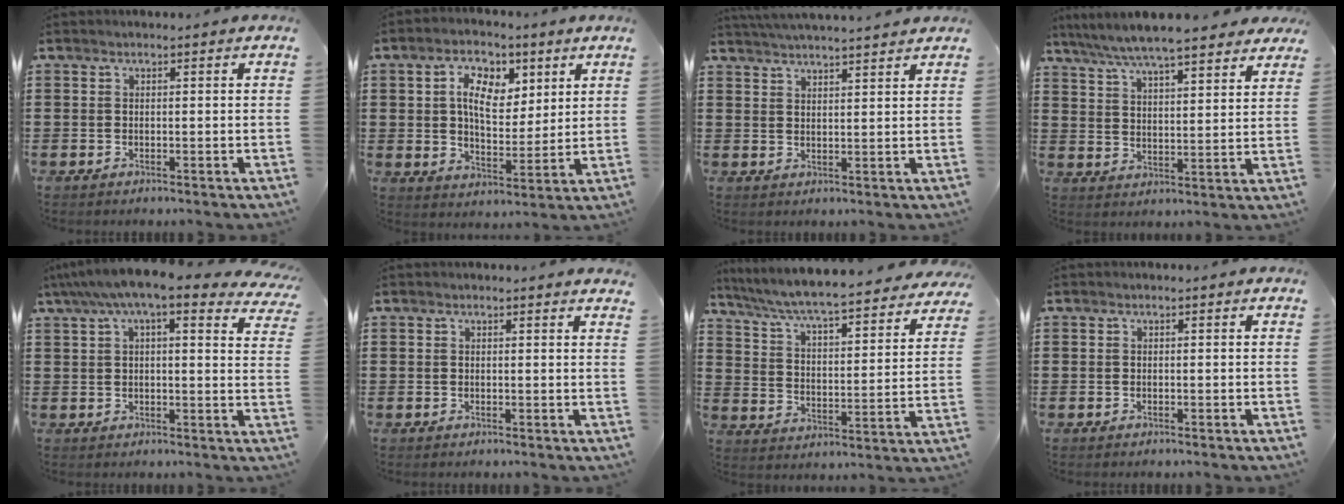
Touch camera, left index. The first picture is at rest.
{"total": 7.6, "force": [3.2, 4.5, 5.2], "torque": [-0.099, 0.005, 0.051]}
{"total": 3.2, "force": [3.1, -0.5, 0.3], "torque": [-0.016, -0.011, 0.058]}
{"total": 6.6, "force": [6.1, 0.2, 2.4], "torque": [-0.072, -0.029, 0.107]}
{"total": 8.2, "force": [6.2, 1.1, 5.3], "torque": [-0.120, -0.012, 0.109]}
{"total": 1.0, "force": [0.9, -0.2, 0.5], "torque": [-0.011, -0.003, 0.017]}
{"total": 5.7, "force": [5.2, -0.3, 2.2], "torque": [-0.069, -0.045, 0.082]}
{"total": 0.0}